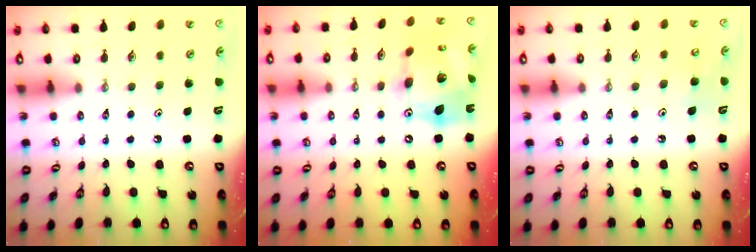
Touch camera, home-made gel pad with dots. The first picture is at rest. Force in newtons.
{"total": 18.6, "press": 18.5, "slide": 2.1}
{"total": 6.9, "press": 6.8, "slide": 0.6}